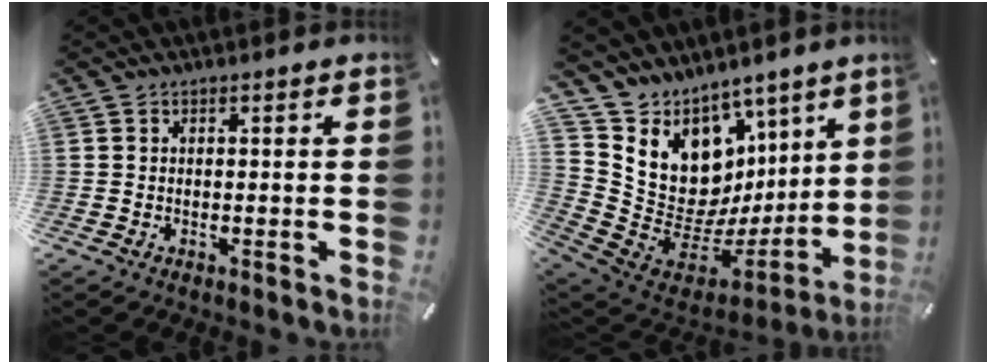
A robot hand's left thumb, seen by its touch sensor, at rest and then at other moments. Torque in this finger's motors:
{"motor_torque": [1.49, -0.15, 1.34, -1.43, 0.12]}